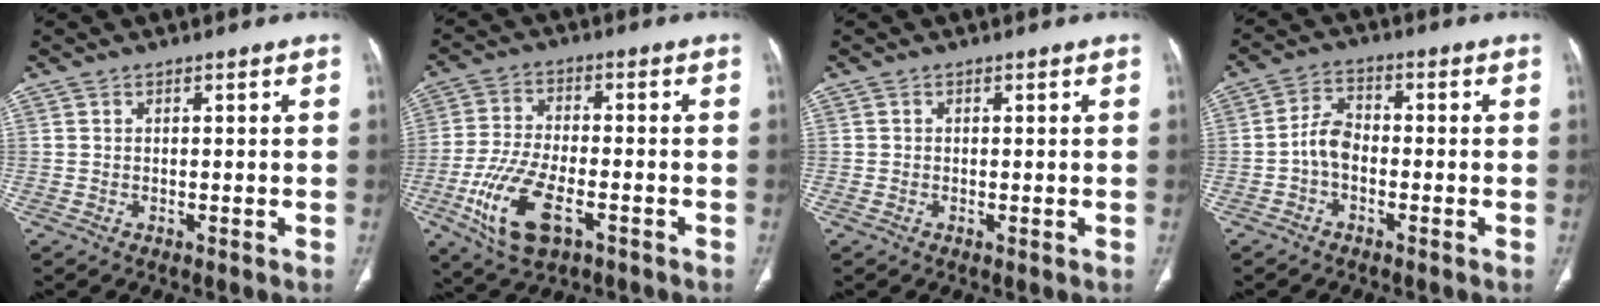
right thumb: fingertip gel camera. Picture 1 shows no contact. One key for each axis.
{"total": 13.0, "fx": -5.3, "fy": 6.1, "fz": 10.2, "tx": -0.210, "ty": 0.009, "tz": -0.093}
{"total": 0.6, "fx": -0.1, "fy": 0.3, "fz": 0.4, "tx": -0.010, "ty": -0.002, "tz": -0.003}
{"total": 5.0, "fx": -1.5, "fy": 3.2, "fz": 3.5, "tx": -0.057, "ty": 0.021, "tz": -0.038}